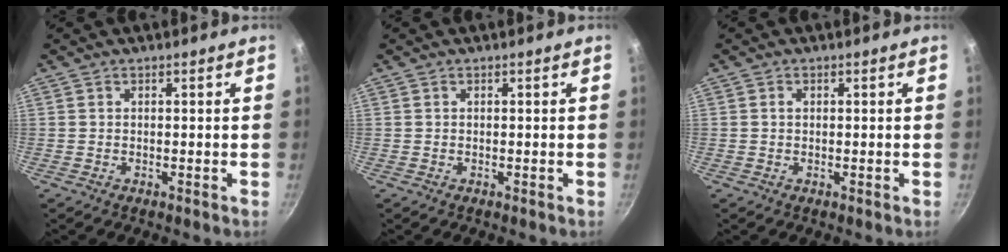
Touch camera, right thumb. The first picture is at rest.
{"total": 0.0}
{"total": 0.8, "force": [0.2, 0.6, 0.4], "torque": [-0.006, 0.004, 0.003]}